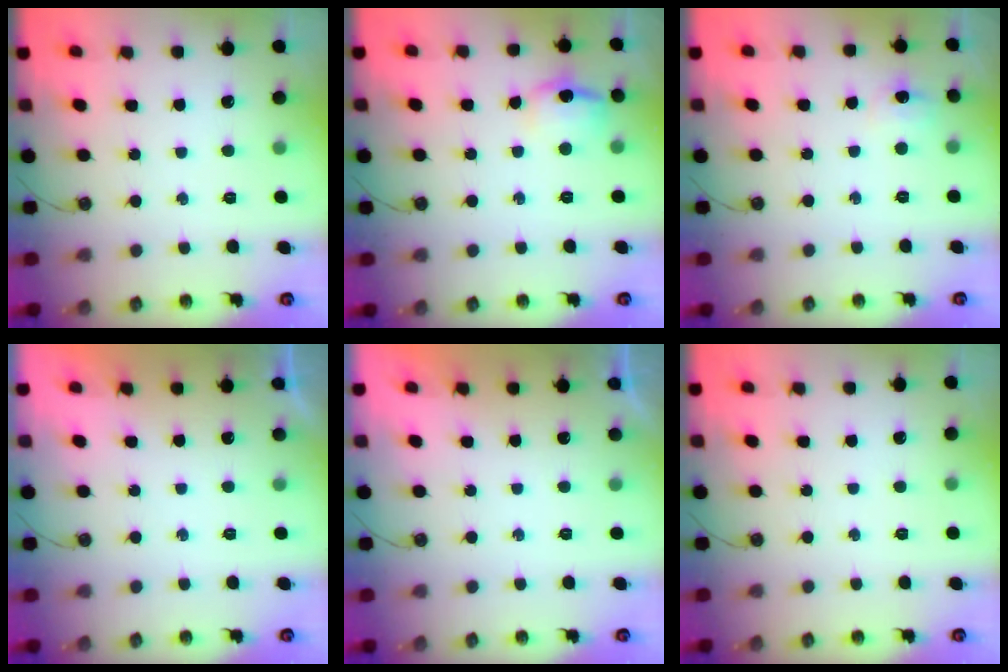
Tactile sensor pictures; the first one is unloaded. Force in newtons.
{"total": 11.3, "press": 11.3, "slide": 0.9}
{"total": 7.4, "press": 7.3, "slide": 0.8}
{"total": 0.0}
{"total": 0.0}
{"total": 0.0}